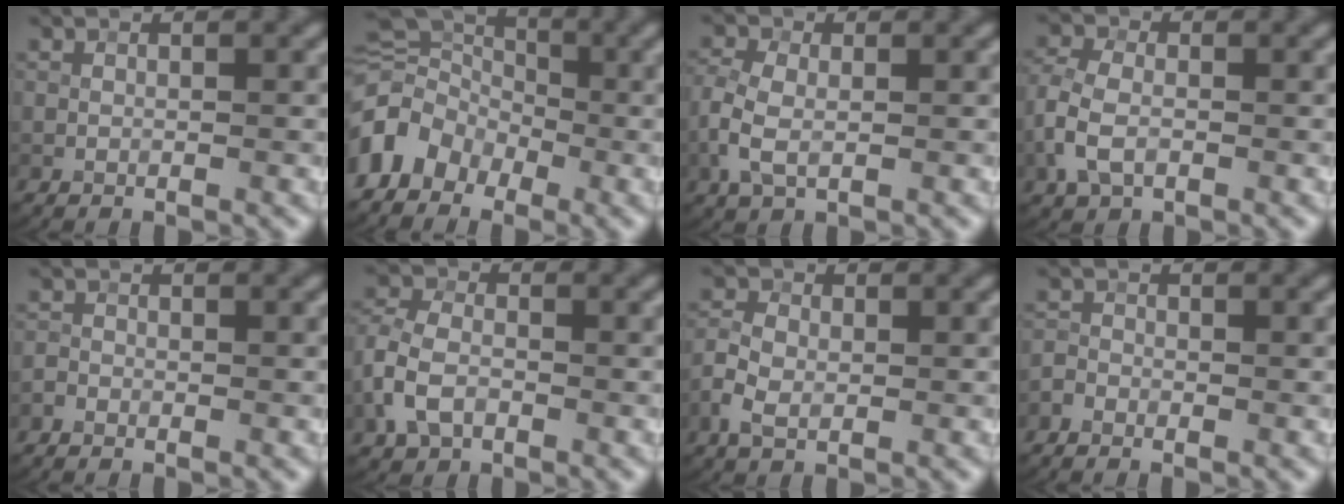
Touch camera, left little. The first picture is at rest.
{"total": 6.3, "force": [-2.8, 4.7, 3.1], "torque": [-0.047, 0.013, -0.069]}
{"total": 4.2, "force": [-0.6, 2.7, 3.1], "torque": [-0.080, 0.000, -0.020]}
{"total": 4.2, "force": [-1.2, 2.8, 3.0], "torque": [-0.071, 0.007, -0.032]}
{"total": 1.0, "force": [-0.8, 0.5, 0.2], "torque": [-0.005, 0.008, -0.018]}
{"total": 4.1, "force": [-1.7, 2.8, 2.4], "torque": [-0.056, 0.008, -0.043]}
{"total": 3.3, "force": [-0.9, 2.3, 2.2], "torque": [-0.053, 0.002, -0.024]}
{"total": 1.4, "force": [-1.1, 0.7, 0.3], "torque": [-0.006, 0.008, -0.025]}